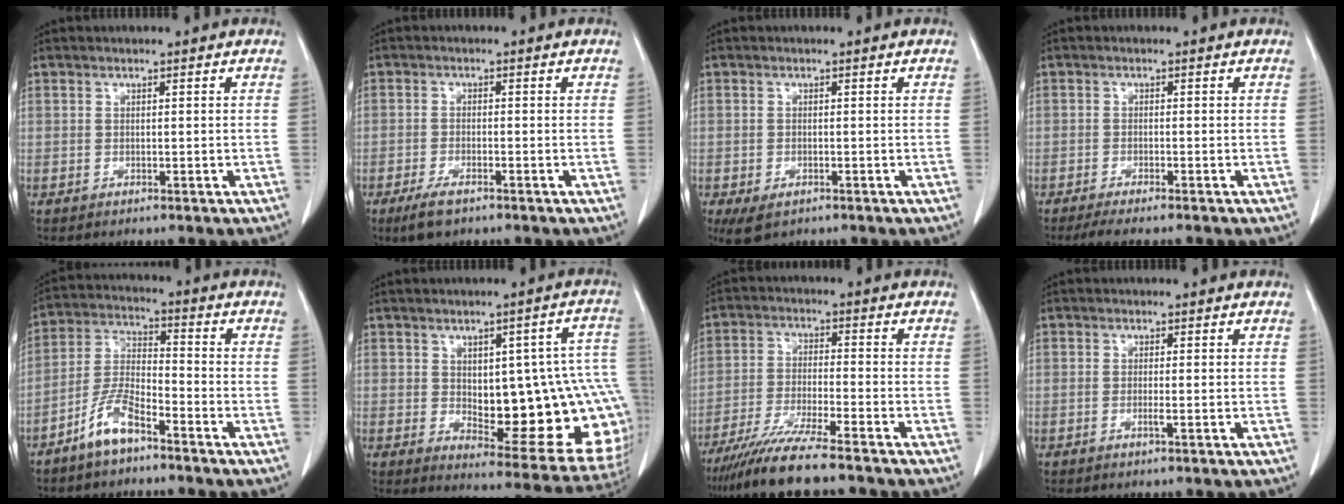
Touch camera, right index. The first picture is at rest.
{"total": 4.1, "force": [-2.7, 1.1, 2.8], "torque": [-0.063, -0.006, -0.047]}
{"total": 3.8, "force": [-2.0, 1.9, 2.5], "torque": [-0.051, -0.008, -0.025]}
{"total": 5.1, "force": [-4.4, 0.3, 2.7], "torque": [-0.035, -0.009, -0.066]}
{"total": 7.7, "force": [-5.3, 2.1, 5.2], "torque": [-0.119, -0.002, -0.110]}
{"total": 20.5, "force": [-1.1, 7.1, 19.2], "torque": [-0.168, 0.030, 0.018]}
{"total": 11.6, "force": [-9.5, 0.1, 6.5], "torque": [-0.112, -0.033, -0.163]}
{"total": 0.9, "force": [-0.3, -0.1, 0.9], "torque": [-0.016, 0.001, -0.005]}